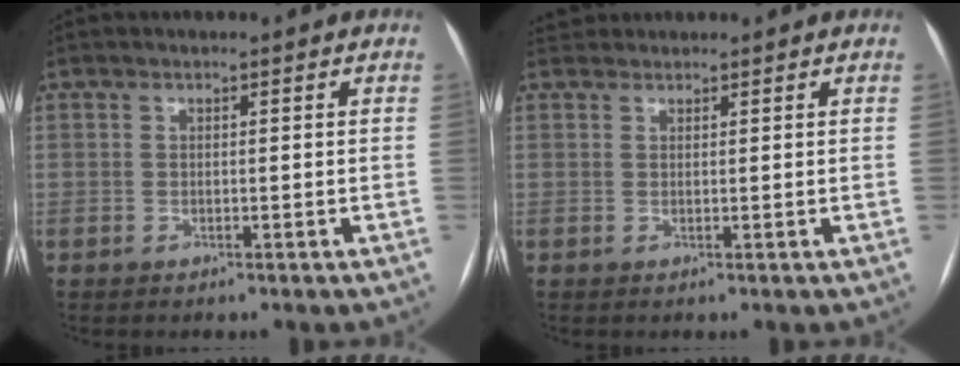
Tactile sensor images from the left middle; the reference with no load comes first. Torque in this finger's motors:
{"motor_torque": [-0.01, 0.01, -0.02, -0.01]}